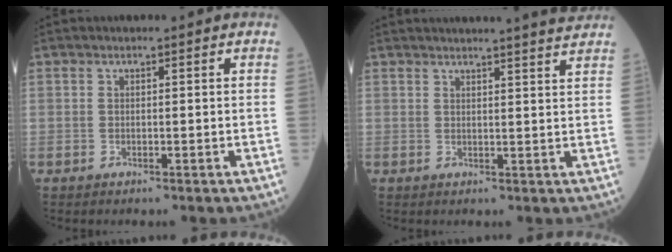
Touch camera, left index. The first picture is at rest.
{"total": 7.4, "force": [7.0, -1.0, 2.3], "torque": [-0.031, 0.004, 0.074]}